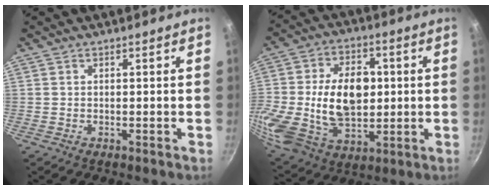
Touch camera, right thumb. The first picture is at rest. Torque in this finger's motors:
{"motor_torque": [2.50, 2.51, 2.22, -0.55, 0.28]}